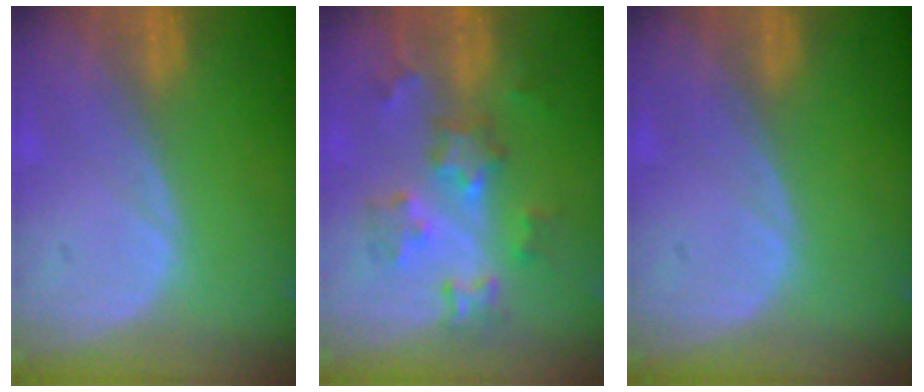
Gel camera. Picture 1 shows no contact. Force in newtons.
{"total": 6.7, "press": 6.7, "slide": 0.6}
{"total": 0.0}